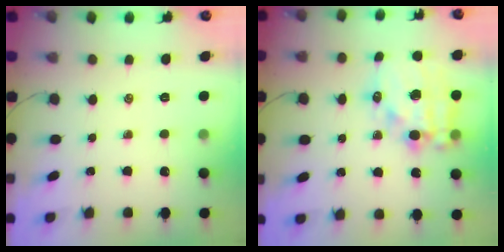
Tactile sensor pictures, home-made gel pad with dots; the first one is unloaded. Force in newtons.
{"total": 16.4, "press": 16.0, "slide": 3.7}